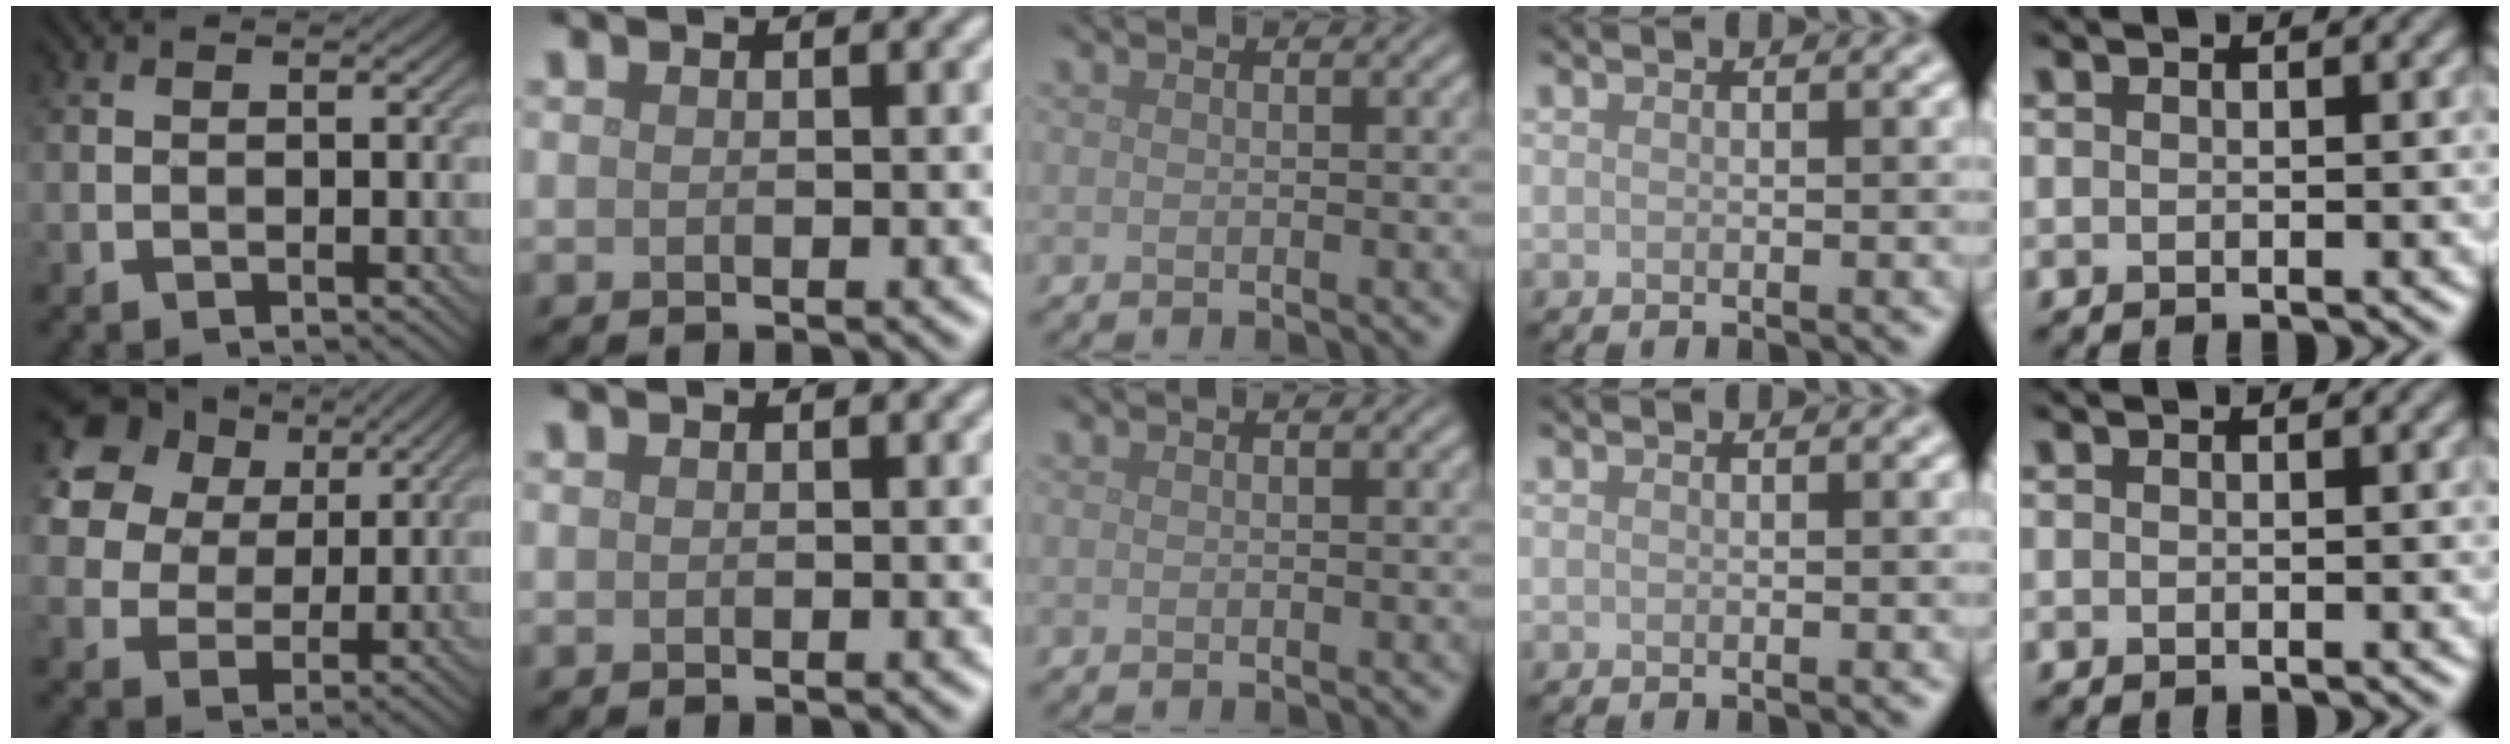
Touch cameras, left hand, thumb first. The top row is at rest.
{"thumb": {"total": 12.9, "force": [6.8, 9.2, 6.0], "torque": [-0.153, 0.039, 0.114]}}